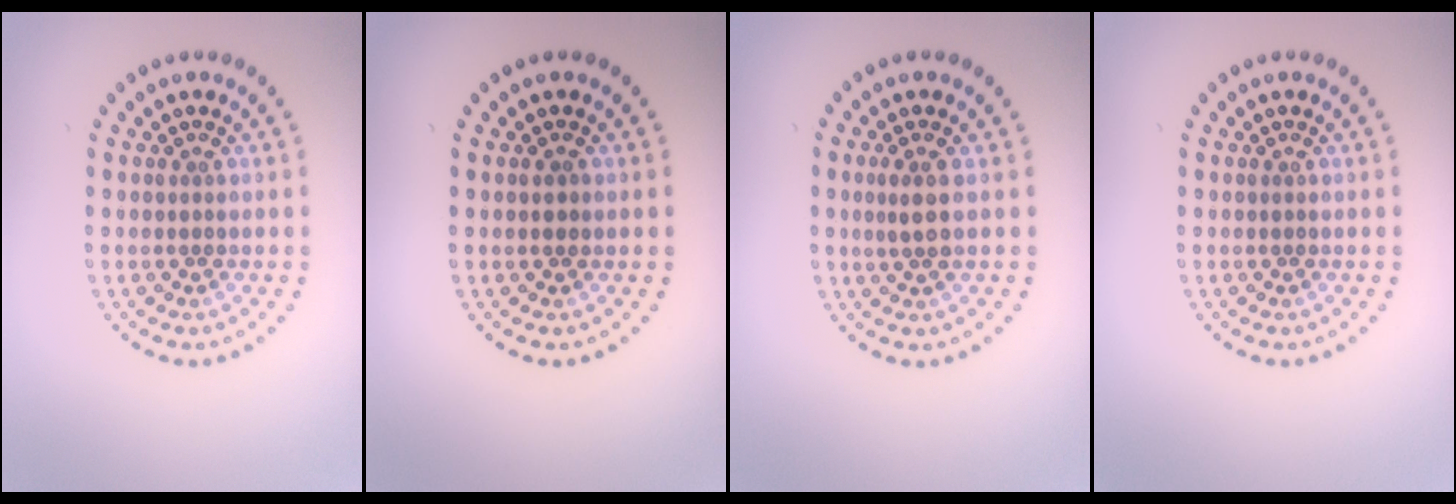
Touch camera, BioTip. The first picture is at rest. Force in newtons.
{"total": 0.7, "press": 0.7, "slide": 0.2}
{"total": 1.7, "press": 1.5, "slide": 0.8}
{"total": 0.0}